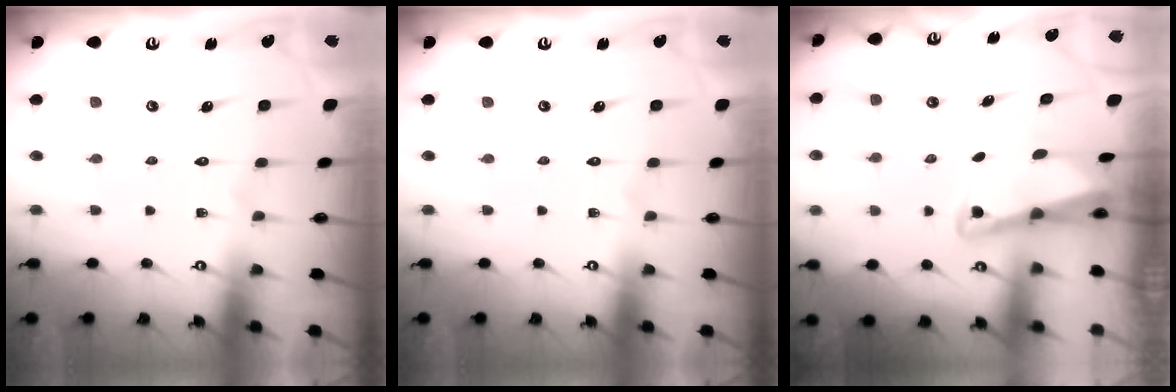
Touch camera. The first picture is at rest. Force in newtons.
{"total": 0.0}
{"total": 2.7, "press": 2.7, "slide": 0.6}